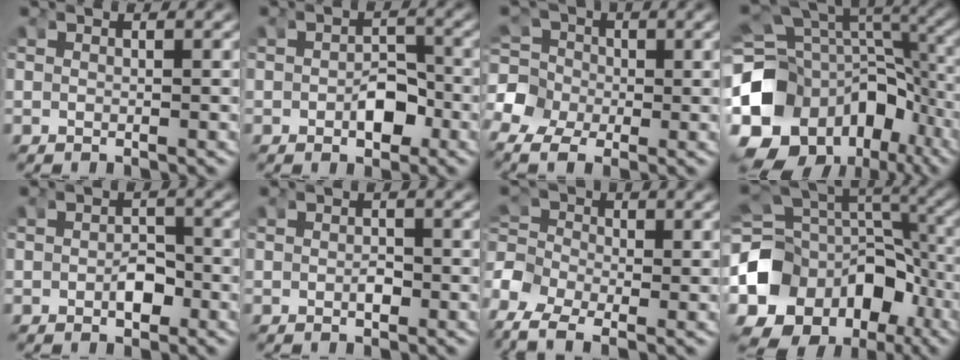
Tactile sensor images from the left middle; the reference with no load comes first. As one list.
[{"total": 2.7, "force": [-1.1, 1.7, 1.8], "torque": [-0.022, -0.005, -0.013]}, {"total": 6.9, "force": [-1.3, 6.1, 2.9], "torque": [-0.065, -0.021, -0.026]}, {"total": 17.0, "force": [-5.3, 12.9, 9.7], "torque": [-0.180, -0.052, -0.066]}, {"total": 2.0, "force": [-0.8, 1.2, 1.4], "torque": [-0.022, -0.006, -0.008]}, {"total": 0.9, "force": [-0.4, 0.5, 0.6], "torque": [-0.014, -0.004, -0.003]}, {"total": 5.4, "force": [-1.9, 4.3, 2.7], "torque": [-0.075, -0.028, -0.027]}, {"total": 16.6, "force": [-6.4, 13.1, 8.0], "torque": [-0.166, -0.074, -0.076]}]